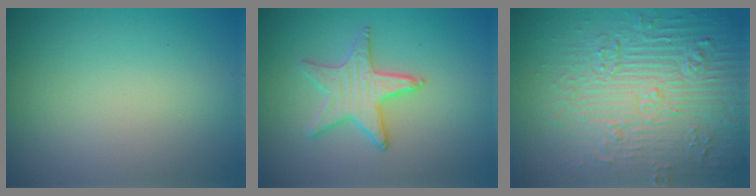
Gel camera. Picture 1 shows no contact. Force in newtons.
{"total": 3.1, "press": 3.1, "slide": 0.4}
{"total": 8.1, "press": 7.8, "slide": 1.9}